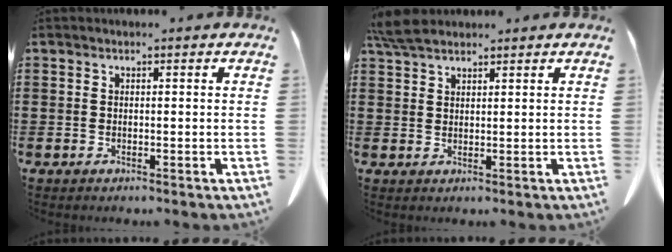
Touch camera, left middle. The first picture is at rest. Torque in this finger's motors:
{"motor_torque": [0.43, 0.20, 0.07, 0.04]}